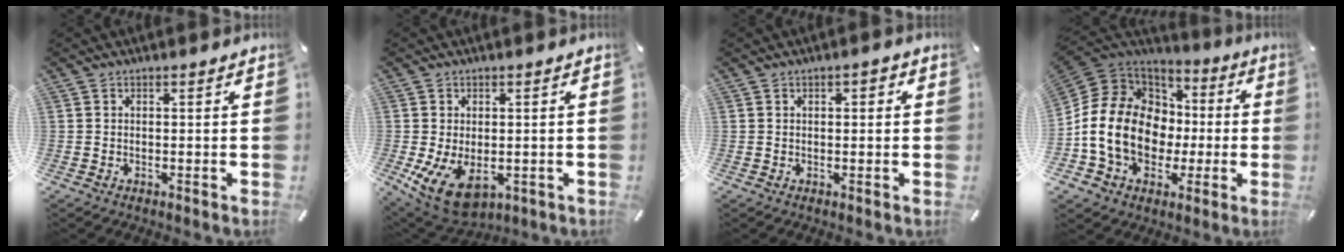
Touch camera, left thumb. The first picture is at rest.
{"total": 8.7, "force": [-1.7, 5.6, 6.5], "torque": [-0.136, -0.004, -0.024]}
{"total": 1.6, "force": [0.3, 0.9, 1.3], "torque": [-0.025, 0.007, 0.003]}
{"total": 17.8, "force": [-2.9, 14.4, 10.2], "torque": [-0.238, 0.007, -0.051]}